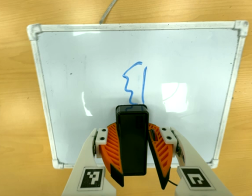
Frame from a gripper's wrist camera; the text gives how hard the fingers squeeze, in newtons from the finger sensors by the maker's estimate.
{"total": 9.7, "left": 9.6, "right": 9.8}